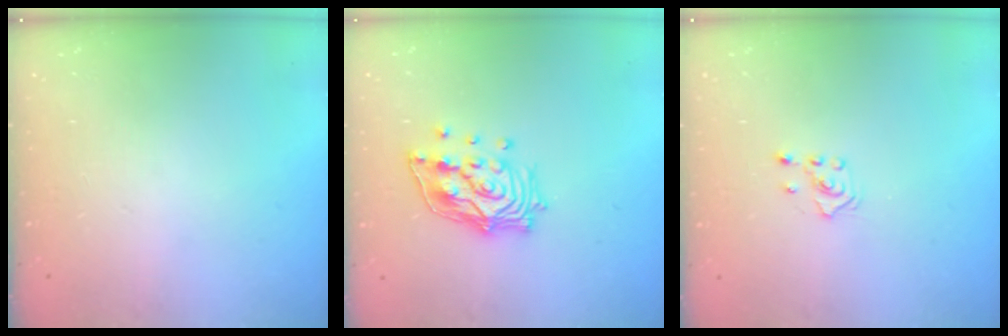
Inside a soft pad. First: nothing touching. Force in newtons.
{"total": 14.8, "press": 14.6, "slide": 2.2}
{"total": 2.4, "press": 2.2, "slide": 0.8}